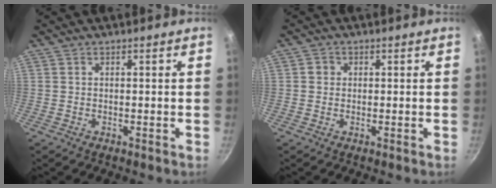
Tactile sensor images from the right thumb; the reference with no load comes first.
{"total": 1.6, "force": [0.1, 1.5, 0.5], "torque": [-0.001, 0.004, -0.001]}